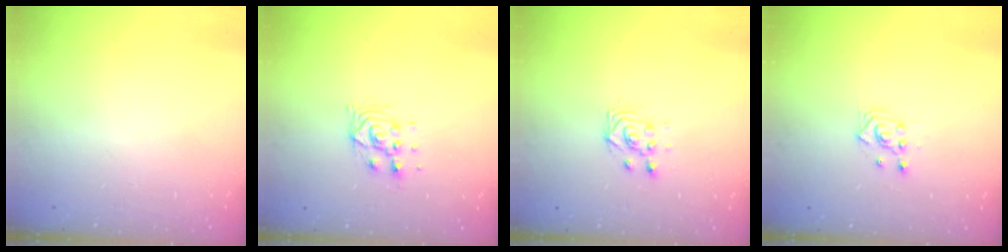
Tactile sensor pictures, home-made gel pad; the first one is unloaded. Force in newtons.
{"total": 6.8, "press": 6.8, "slide": 0.5}
{"total": 2.9, "press": 2.9, "slide": 0.4}
{"total": 2.3, "press": 2.3, "slide": 0.3}